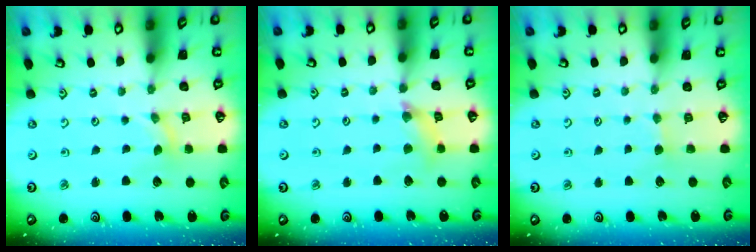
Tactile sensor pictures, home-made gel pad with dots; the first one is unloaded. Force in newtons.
{"total": 6.7, "press": 6.7, "slide": 0.6}
{"total": 2.7, "press": 2.6, "slide": 0.4}